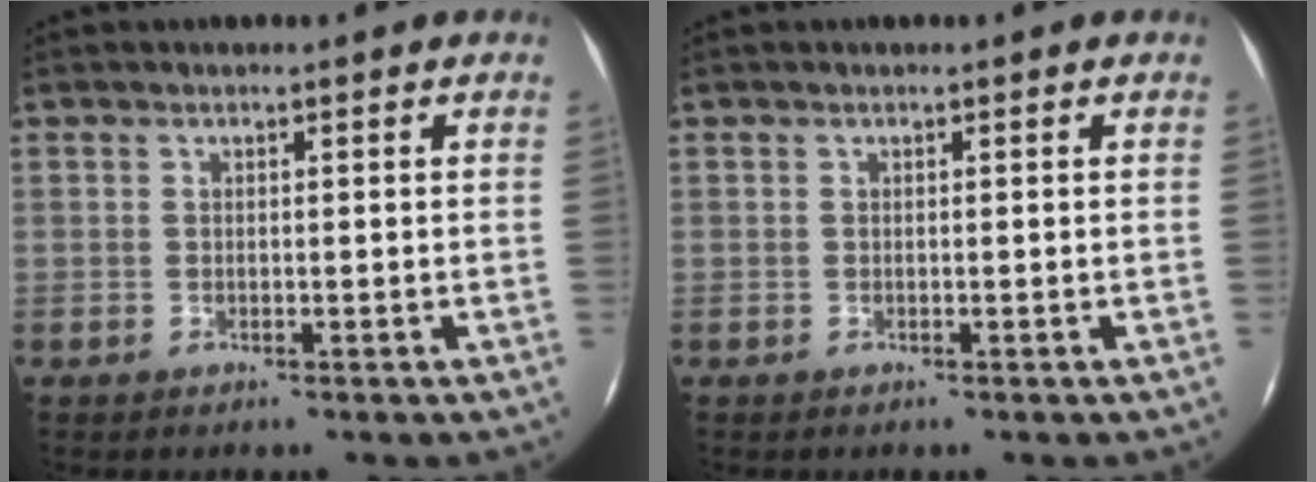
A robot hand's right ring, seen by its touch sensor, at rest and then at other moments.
{"total": 0.0}